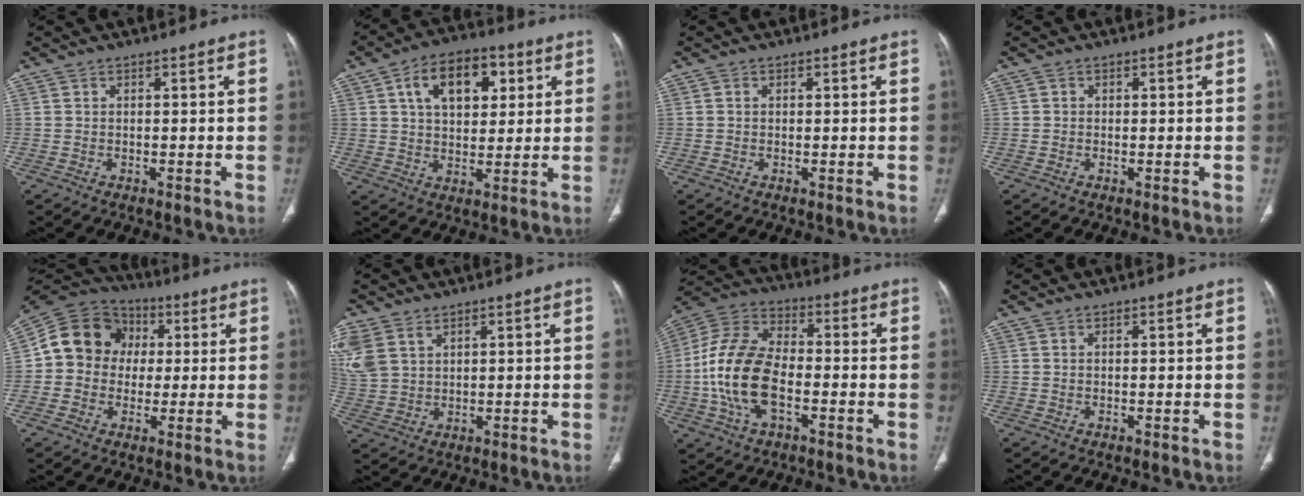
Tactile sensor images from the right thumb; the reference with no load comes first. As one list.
[{"total": 13.2, "force": [4.6, 8.0, 9.4], "torque": [-0.115, 0.001, 0.071]}, {"total": 0.0}, {"total": 0.0}, {"total": 13.5, "force": [1.4, 12.0, 6.0], "torque": [-0.087, 0.028, 0.012]}, {"total": 8.6, "force": [4.3, 5.7, 4.9], "torque": [-0.125, -0.001, 0.100]}, {"total": 15.8, "force": [-3.4, 9.1, 12.5], "torque": [-0.252, 0.028, -0.066]}, {"total": 0.0}]